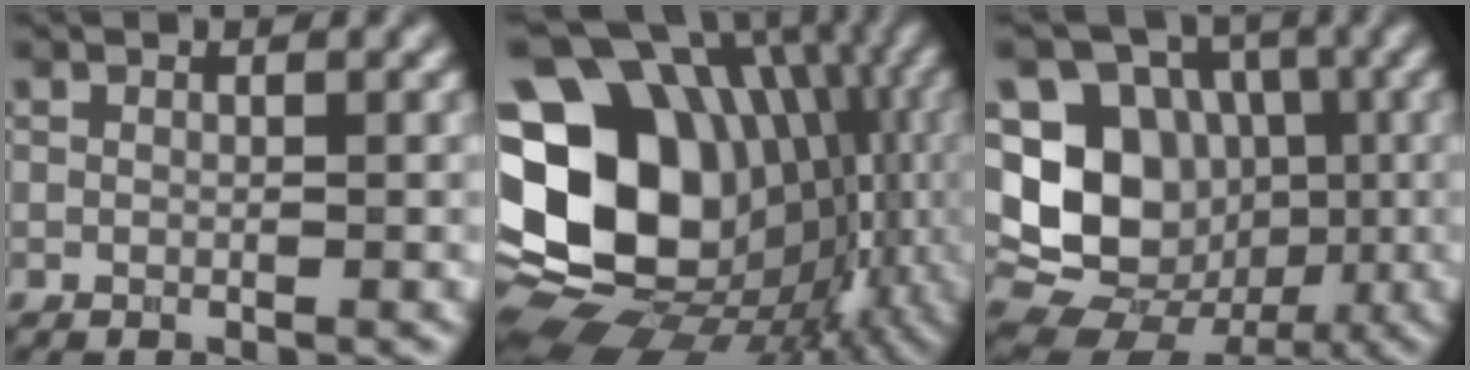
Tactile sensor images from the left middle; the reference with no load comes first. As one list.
[{"total": 20.1, "force": [-0.1, 15.8, 12.4], "torque": [-0.220, 0.001, 0.024]}, {"total": 15.2, "force": [-0.3, 13.6, 6.9], "torque": [-0.154, 0.023, -0.019]}]